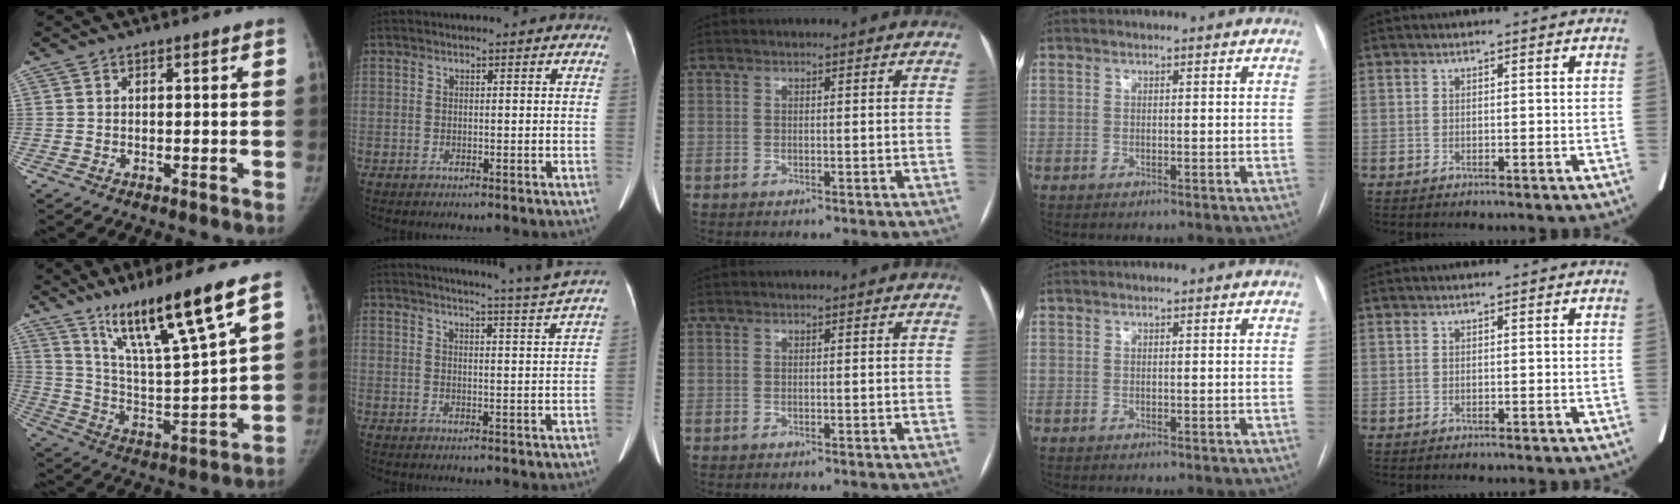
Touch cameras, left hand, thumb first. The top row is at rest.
{"thumb": {"total": 17.7, "force": [11.7, 0.8, 13.3], "torque": [-0.218, -0.066, 0.214]}, "index": {"total": 9.1, "force": [8.2, -3.1, 2.4], "torque": [-0.039, -0.047, 0.101]}}